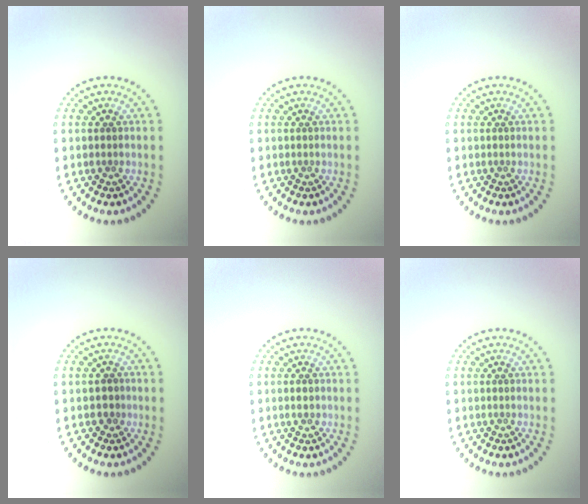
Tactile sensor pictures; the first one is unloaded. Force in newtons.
{"total": 0.0}
{"total": 0.0}
{"total": 0.9, "press": 0.9, "slide": 0.4}
{"total": 0.9, "press": 0.9, "slide": 0.1}
{"total": 0.0}